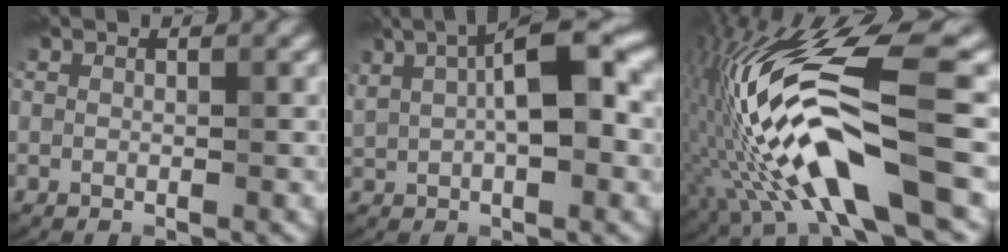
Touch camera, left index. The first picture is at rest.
{"total": 9.1, "force": [2.1, 3.4, 8.2], "torque": [-0.141, 0.016, 0.031]}
{"total": 14.0, "force": [-2.8, 3.6, 13.2], "torque": [-0.265, 0.011, -0.047]}